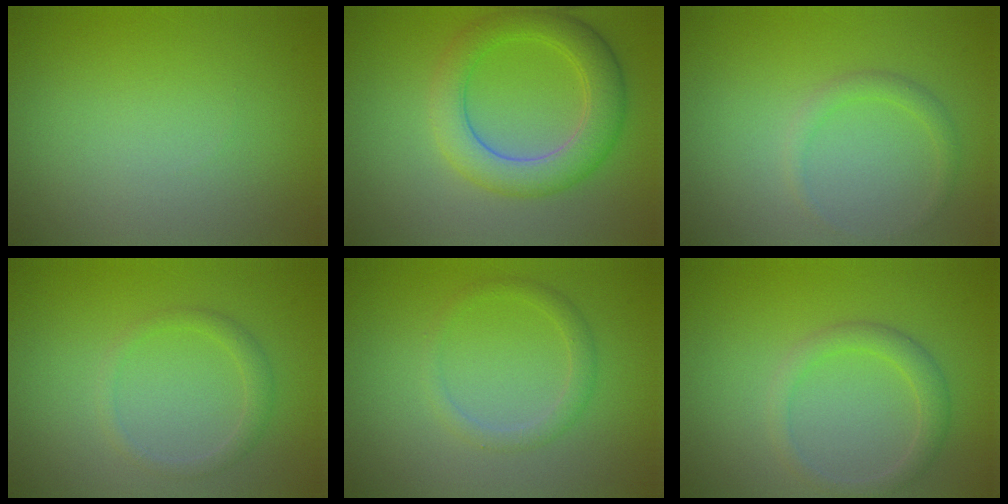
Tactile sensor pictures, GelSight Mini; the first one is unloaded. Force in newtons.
{"total": 5.1, "press": 5.1, "slide": 0.3}
{"total": 1.3, "press": 1.3, "slide": 0.1}
{"total": 1.5, "press": 1.5, "slide": 0.1}
{"total": 1.7, "press": 1.7, "slide": 0.0}
{"total": 2.2, "press": 2.1, "slide": 0.1}